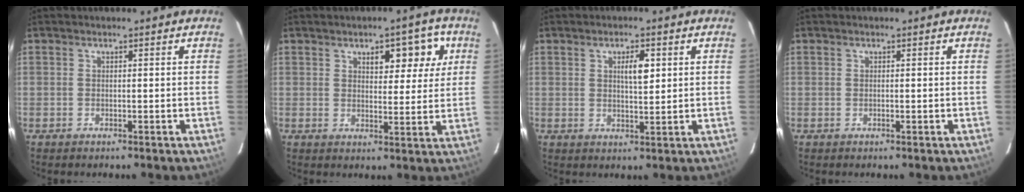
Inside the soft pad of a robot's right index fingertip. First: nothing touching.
{"total": 6.8, "force": [3.1, 3.1, 5.3], "torque": [-0.060, 0.013, 0.041]}
{"total": 3.8, "force": [1.2, 1.0, 3.4], "torque": [-0.057, 0.002, 0.021]}
{"total": 0.0}